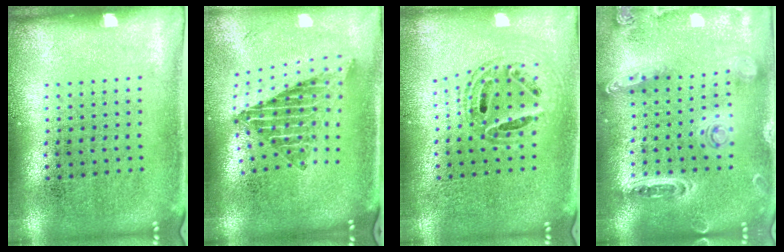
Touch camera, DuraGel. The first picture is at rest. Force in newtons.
{"total": 2.2, "press": 1.6, "slide": 1.6}
{"total": 0.8, "press": 0.8, "slide": 0.1}
{"total": 1.3, "press": 1.3, "slide": 0.1}